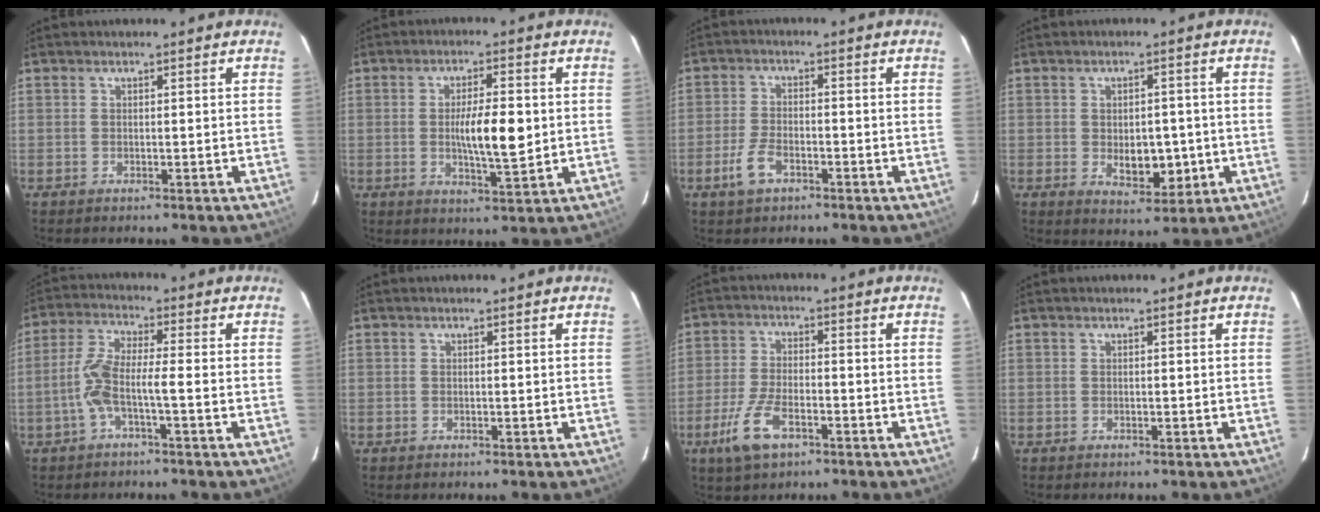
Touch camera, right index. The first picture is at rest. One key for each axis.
{"total": 7.8, "fx": 0.0, "fy": 1.6, "fz": 7.6, "tx": -0.133, "ty": -0.003, "tz": 0.002}
{"total": 4.4, "fx": -2.4, "fy": 2.0, "fz": 3.1, "tx": -0.075, "ty": -0.003, "tz": -0.043}
{"total": 6.4, "fx": -1.1, "fy": 3.6, "fz": 5.2, "tx": -0.072, "ty": -0.004, "tz": -0.004}
{"total": 6.2, "fx": -1.9, "fy": 0.4, "fz": 5.9, "tx": -0.127, "ty": 0.016, "tz": -0.041}
{"total": 0.0}
{"total": 7.5, "fx": -4.0, "fy": 2.7, "fz": 5.7, "tx": -0.132, "ty": -0.010, "tz": -0.073}
{"total": 0.0}